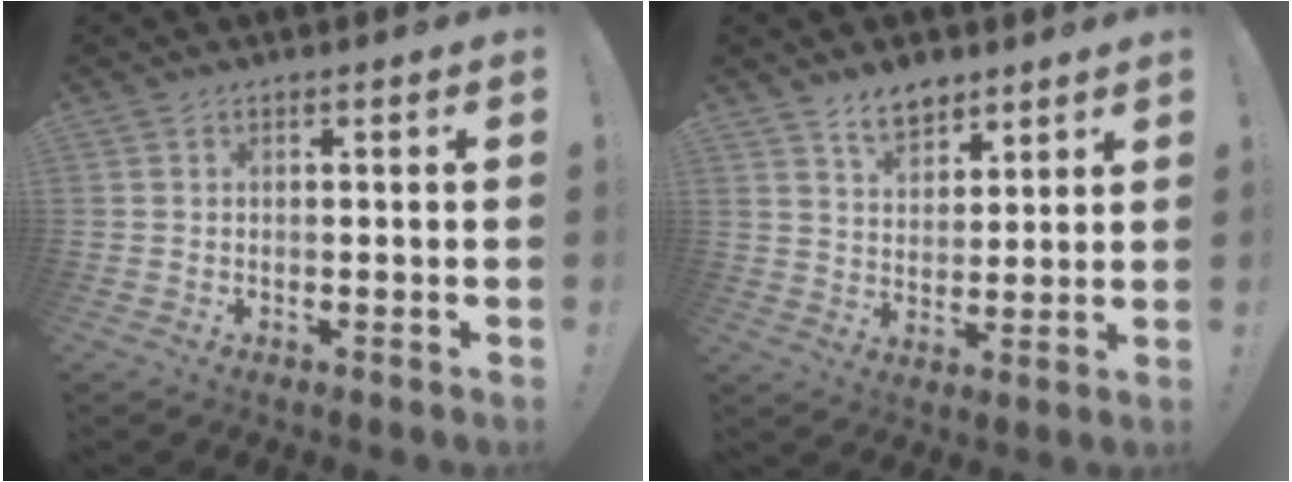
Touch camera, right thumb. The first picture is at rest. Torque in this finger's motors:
{"motor_torque": [-0.26, 1.47, 0.48, 0.50, 0.02]}